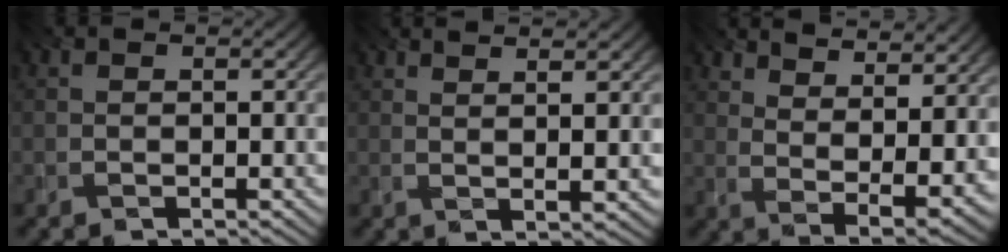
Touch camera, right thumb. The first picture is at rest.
{"total": 5.1, "force": [3.6, 0.5, 3.6], "torque": [-0.052, 0.000, 0.054]}
{"total": 12.6, "force": [8.5, 4.1, 8.3], "torque": [-0.142, 0.001, 0.125]}